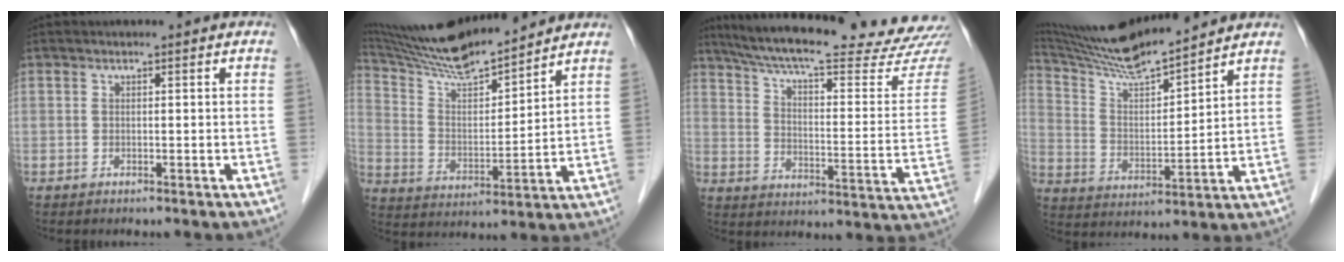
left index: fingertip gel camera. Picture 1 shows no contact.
{"total": 15.8, "force": [14.7, 1.1, 5.8], "torque": [-0.115, 0.009, 0.266]}
{"total": 29.8, "force": [26.8, 2.8, 12.7], "torque": [-0.199, -0.065, 0.347]}
{"total": 14.2, "force": [13.2, -0.1, 5.0], "torque": [-0.104, 0.011, 0.244]}